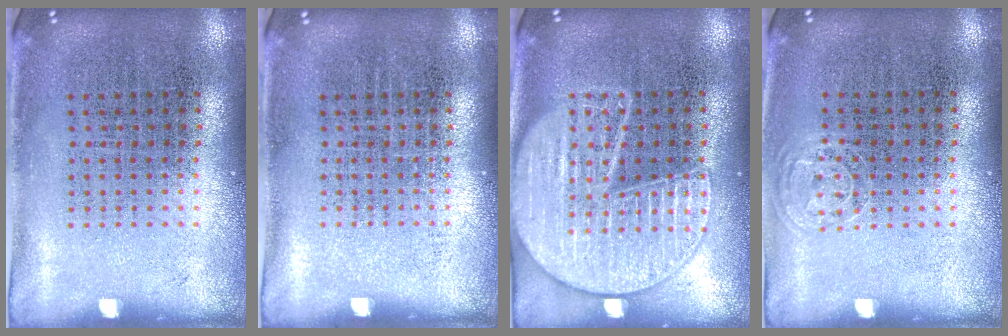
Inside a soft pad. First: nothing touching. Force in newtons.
{"total": 0.0}
{"total": 3.5, "press": 3.5, "slide": 0.4}
{"total": 0.7, "press": 0.6, "slide": 0.3}